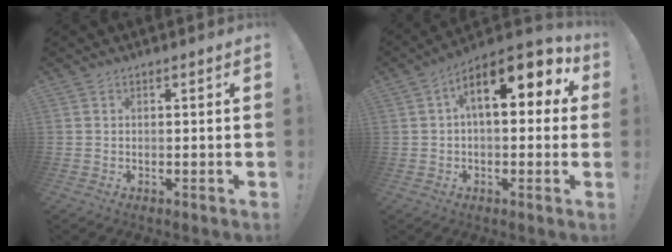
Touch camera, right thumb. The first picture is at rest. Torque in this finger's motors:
{"motor_torque": [-0.03, 1.73, 1.55, 0.15, 0.38]}